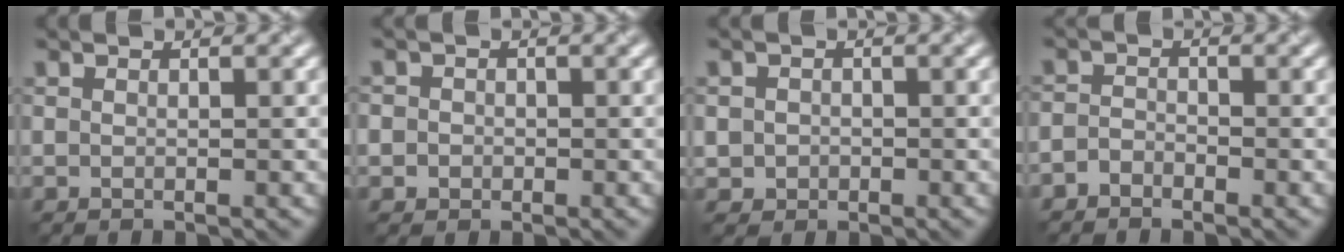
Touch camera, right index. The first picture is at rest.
{"total": 2.0, "force": [0.0, 1.9, 0.5], "torque": [0.010, 0.008, -0.016]}
{"total": 1.5, "force": [-0.2, 1.4, 0.3], "torque": [0.008, -0.003, -0.004]}
{"total": 1.4, "force": [-1.2, 0.7, 0.3], "torque": [-0.004, 0.003, -0.029]}